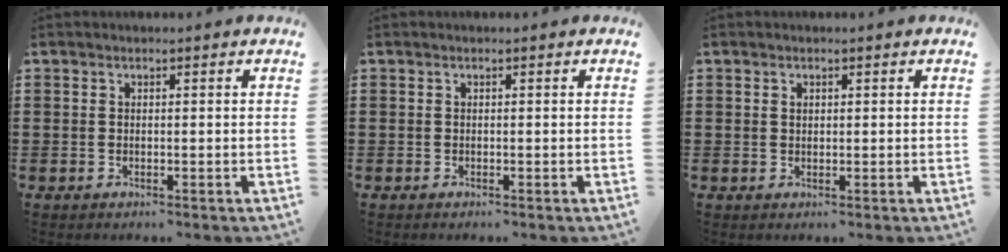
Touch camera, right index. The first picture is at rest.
{"total": 0.0}
{"total": 0.7, "force": [0.3, 0.5, 0.4], "torque": [-0.010, 0.003, 0.005]}